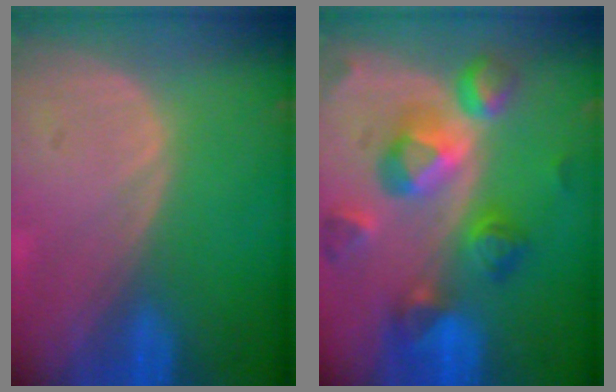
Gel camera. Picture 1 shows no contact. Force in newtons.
{"total": 10.5, "press": 9.4, "slide": 4.8}